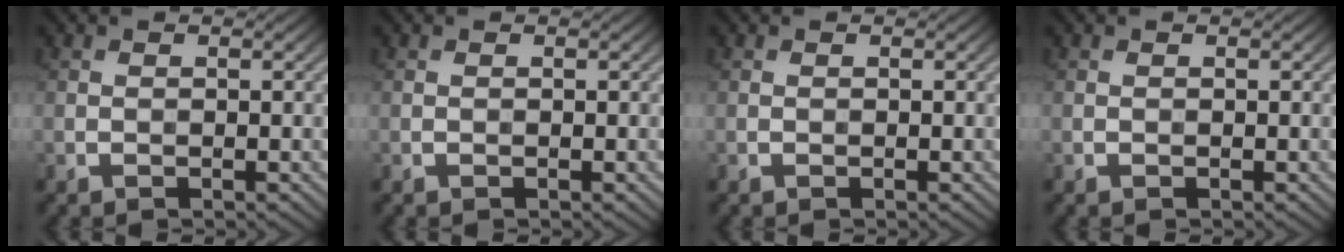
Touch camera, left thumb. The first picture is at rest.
{"total": 0.0}
{"total": 0.0}
{"total": 0.0}